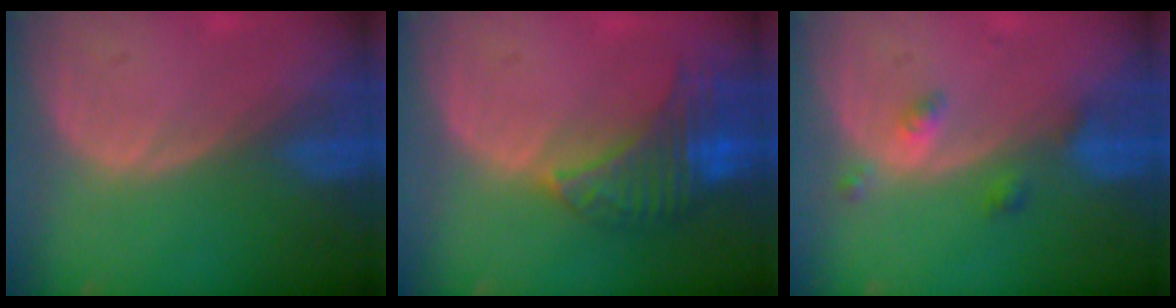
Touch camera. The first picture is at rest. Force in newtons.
{"total": 8.0, "press": 7.4, "slide": 3.0}
{"total": 2.9, "press": 2.9, "slide": 0.2}